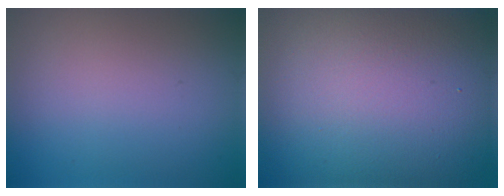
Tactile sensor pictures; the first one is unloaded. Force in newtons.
{"total": 20.7, "press": 20.7, "slide": 1.2}